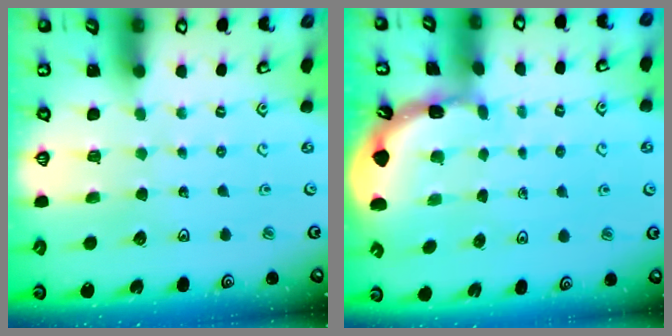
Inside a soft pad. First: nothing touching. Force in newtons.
{"total": 1.7, "press": 1.7, "slide": 0.1}